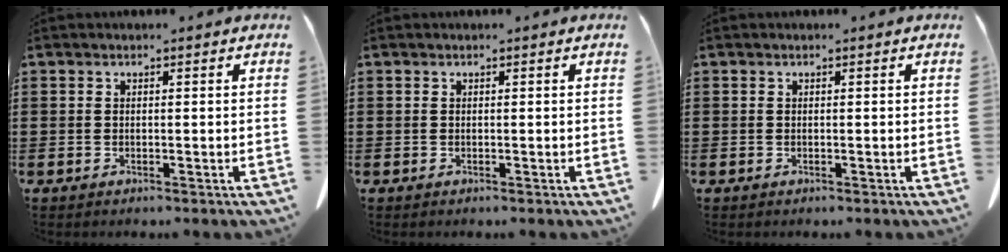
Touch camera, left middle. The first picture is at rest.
{"total": 0.0}
{"total": 0.0}